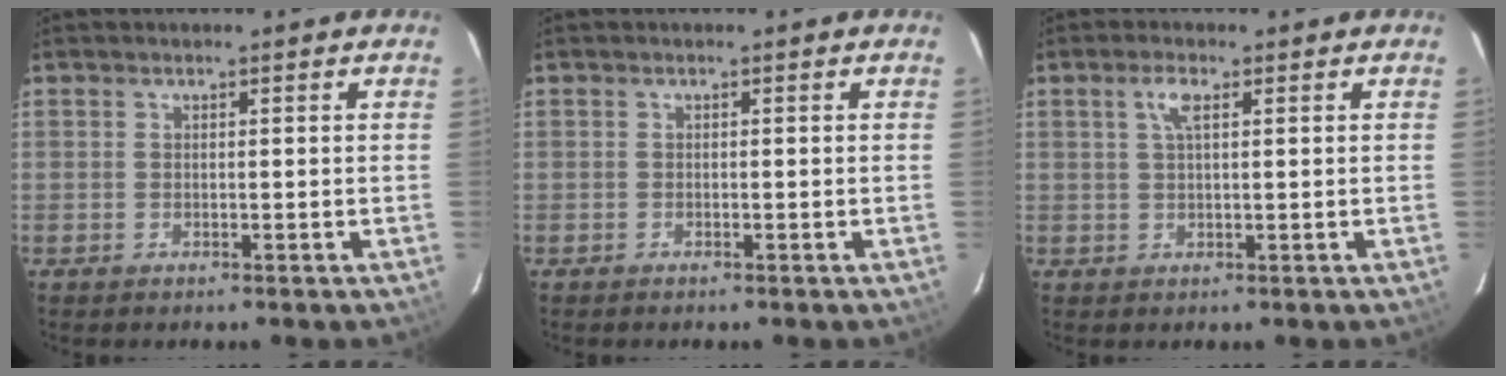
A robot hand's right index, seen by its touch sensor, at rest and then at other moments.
{"total": 0.0}
{"total": 2.7, "force": [1.1, 0.9, 2.3], "torque": [-0.049, 0.007, 0.021]}